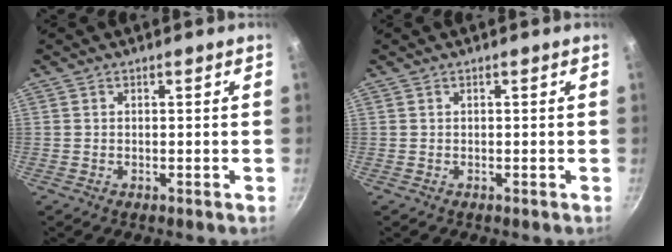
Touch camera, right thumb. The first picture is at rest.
{"total": 0.0}